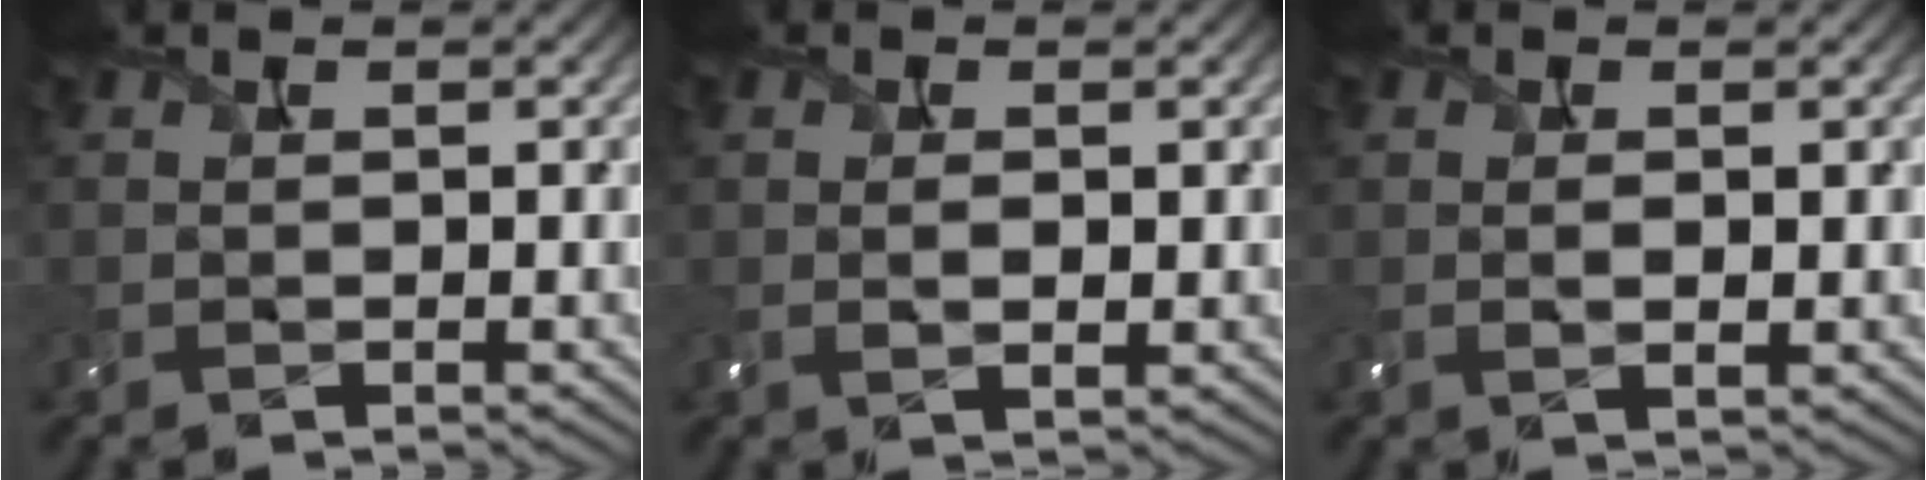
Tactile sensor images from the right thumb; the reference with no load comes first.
{"total": 2.0, "force": [0.3, 1.0, 1.8], "torque": [-0.033, -0.004, 0.009]}
{"total": 1.6, "force": [0.3, 0.6, 1.4], "torque": [-0.028, 0.000, 0.007]}